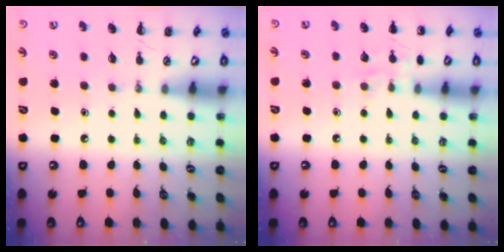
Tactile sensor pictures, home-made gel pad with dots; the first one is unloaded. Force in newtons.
{"total": 6.6, "press": 6.4, "slide": 1.3}